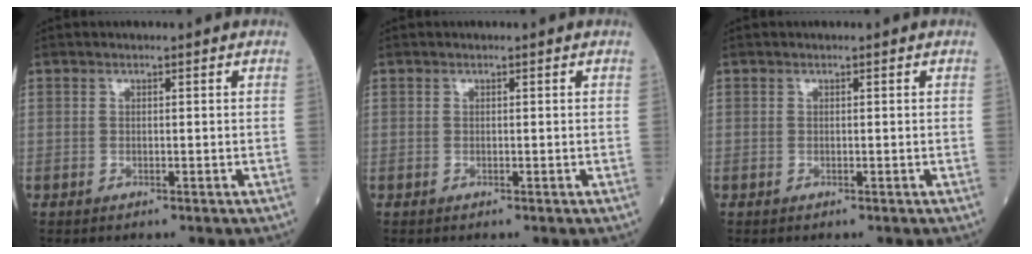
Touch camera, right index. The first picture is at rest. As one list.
[{"total": 0.0}, {"total": 0.0}]